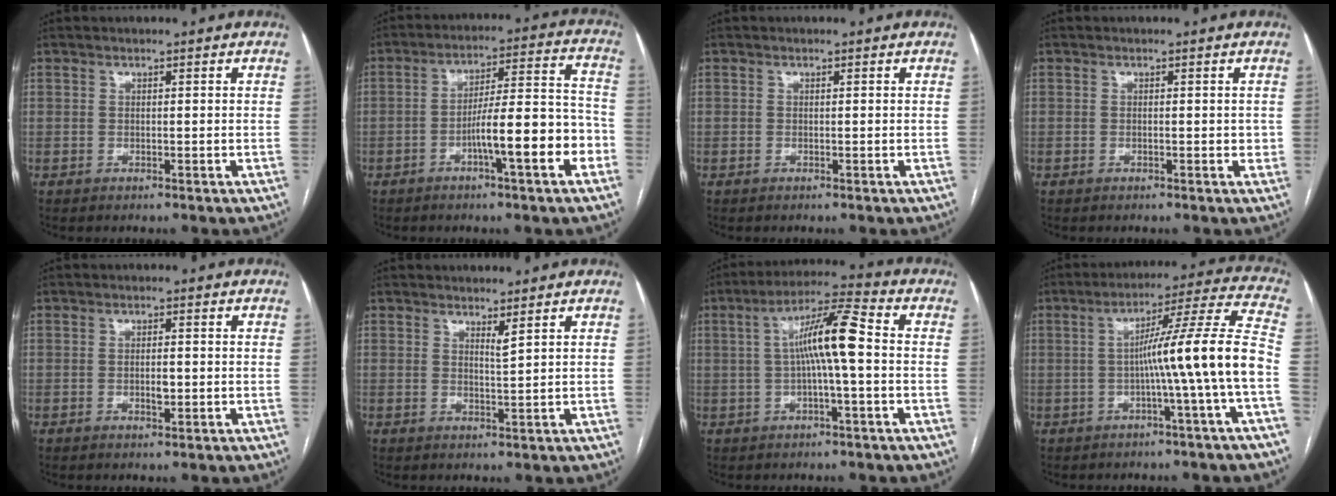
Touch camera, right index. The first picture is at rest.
{"total": 12.0, "force": [-4.6, 1.2, 11.0], "torque": [-0.169, 0.020, -0.069]}
{"total": 0.0}
{"total": 1.3, "force": [0.0, 0.8, 1.1], "torque": [-0.013, 0.000, -0.001]}
{"total": 2.0, "force": [-0.4, 0.7, 1.9], "torque": [-0.034, 0.000, -0.004]}
{"total": 1.5, "force": [1.1, -0.3, 0.9], "torque": [-0.018, -0.014, 0.020]}
{"total": 9.5, "force": [0.2, 0.6, 9.5], "torque": [-0.171, 0.025, -0.001]}
{"total": 13.1, "force": [-2.7, -2.3, 12.6], "torque": [-0.181, 0.017, -0.047]}